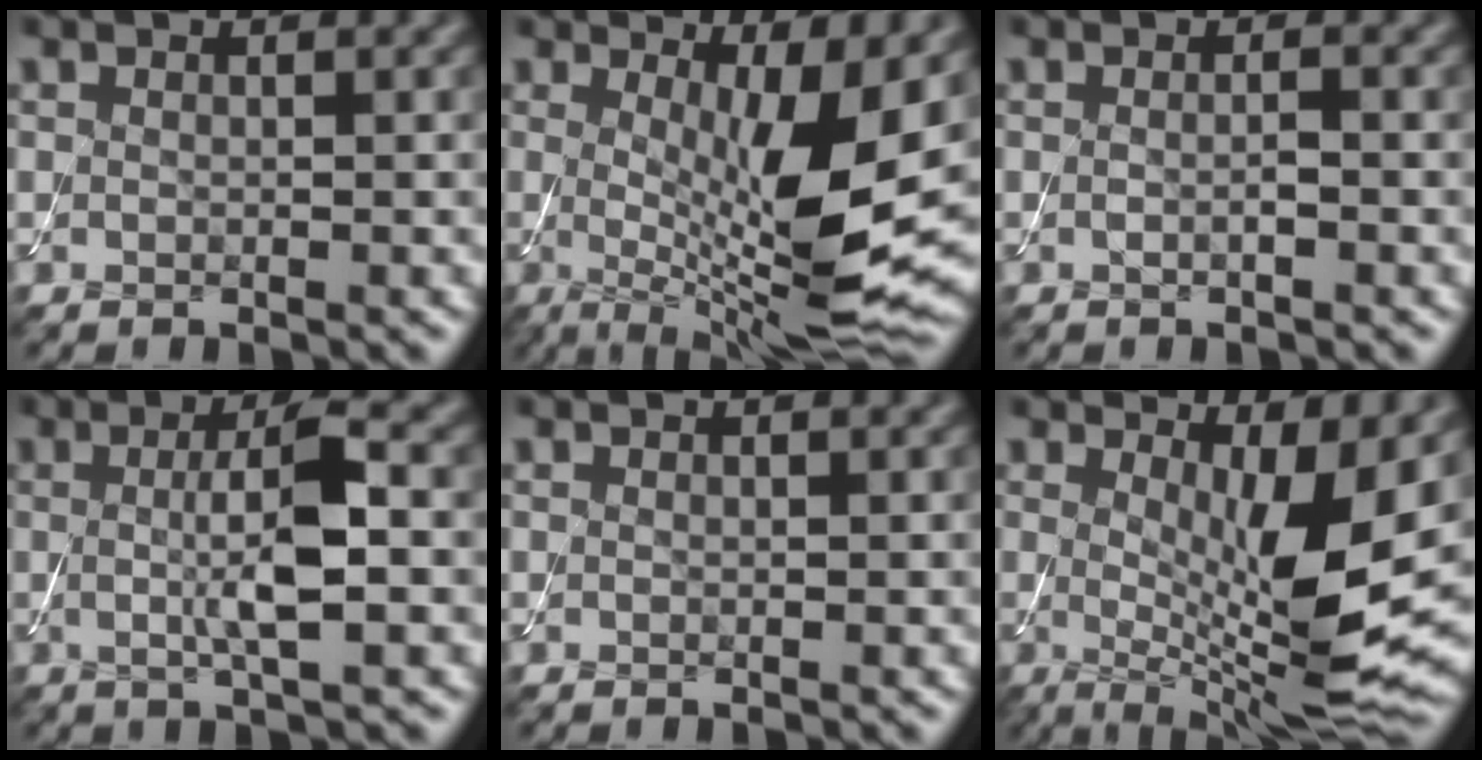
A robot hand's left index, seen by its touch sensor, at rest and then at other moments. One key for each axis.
{"total": 11.3, "fx": 0.3, "fy": 3.0, "fz": 10.8, "tx": -0.164, "ty": -0.024, "tz": 0.011}
{"total": 0.9, "fx": -0.2, "fy": 0.1, "fz": 0.9, "tx": -0.016, "ty": -0.004, "tz": -0.004}
{"total": 5.2, "fx": 0.1, "fy": 1.0, "fz": 5.1, "tx": -0.093, "ty": 0.003, "tz": 0.003}
{"total": 0.0}
{"total": 10.2, "fx": 0.9, "fy": 2.8, "fz": 9.8, "tx": -0.151, "ty": -0.024, "tz": 0.022}